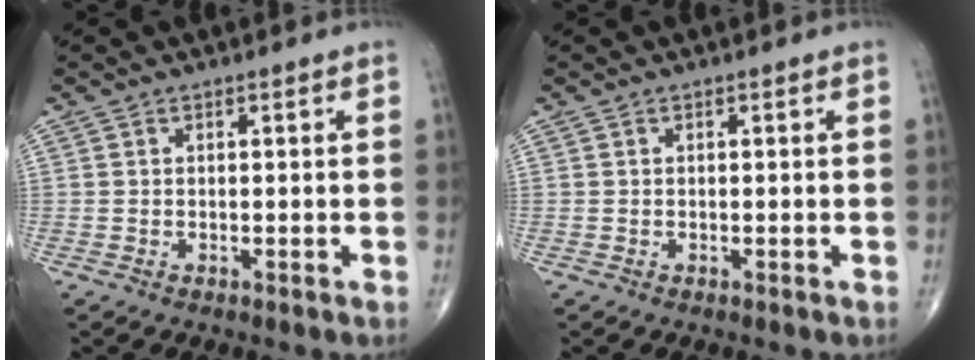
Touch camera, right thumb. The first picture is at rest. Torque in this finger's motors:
{"motor_torque": [-0.09, 0.02, -0.01, -0.01, 0.01]}